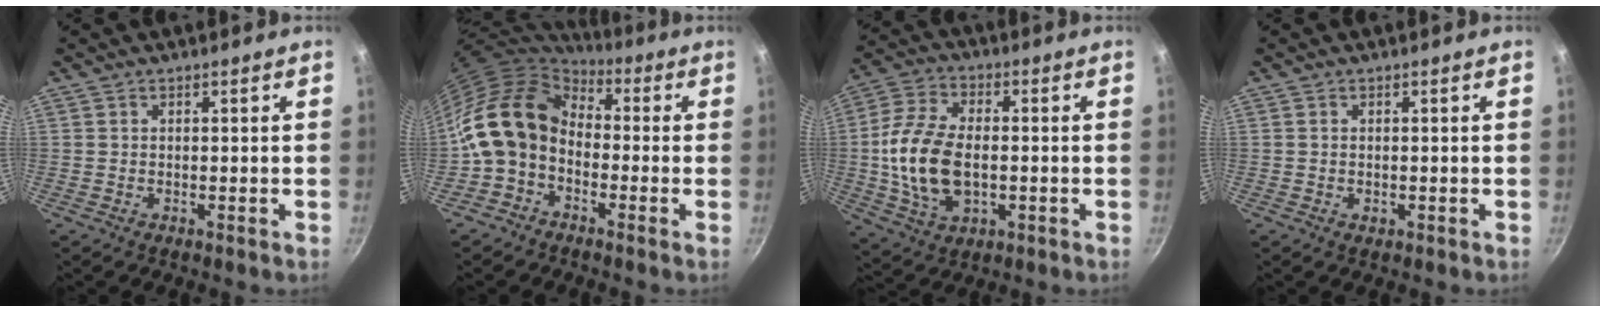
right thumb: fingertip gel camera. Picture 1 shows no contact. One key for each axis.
{"total": 14.0, "fx": -1.0, "fy": 10.7, "fz": 9.0, "tx": -0.146, "ty": 0.040, "tz": -0.038}
{"total": 15.0, "fx": -1.1, "fy": 9.1, "fz": 11.8, "tx": -0.229, "ty": 0.016, "tz": -0.021}
{"total": 0.8, "fx": -0.2, "fy": 0.6, "fz": 0.5, "tx": -0.008, "ty": 0.001, "tz": -0.001}